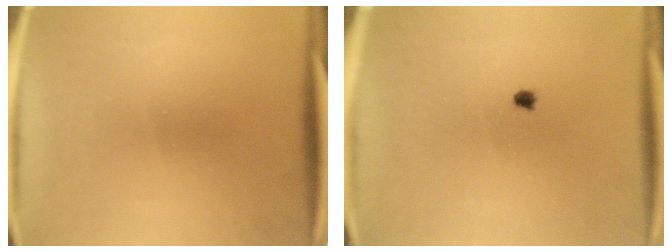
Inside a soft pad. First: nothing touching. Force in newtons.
{"total": 0.6}